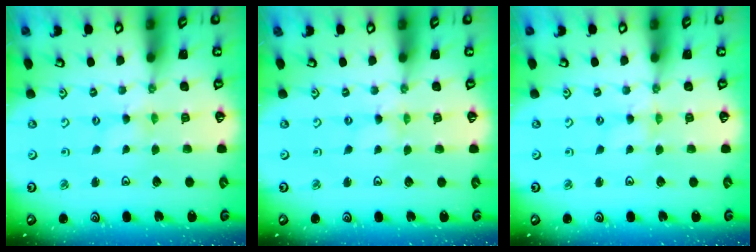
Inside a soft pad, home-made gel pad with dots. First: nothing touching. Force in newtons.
{"total": 0.0}
{"total": 1.7, "press": 1.7, "slide": 0.2}